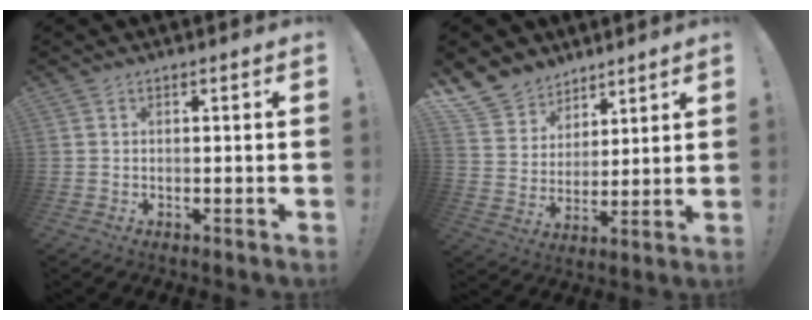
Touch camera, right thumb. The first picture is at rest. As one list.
[{"total": 10.9, "force": [8.0, 7.2, 1.7], "torque": [-0.043, -0.064, 0.161]}]